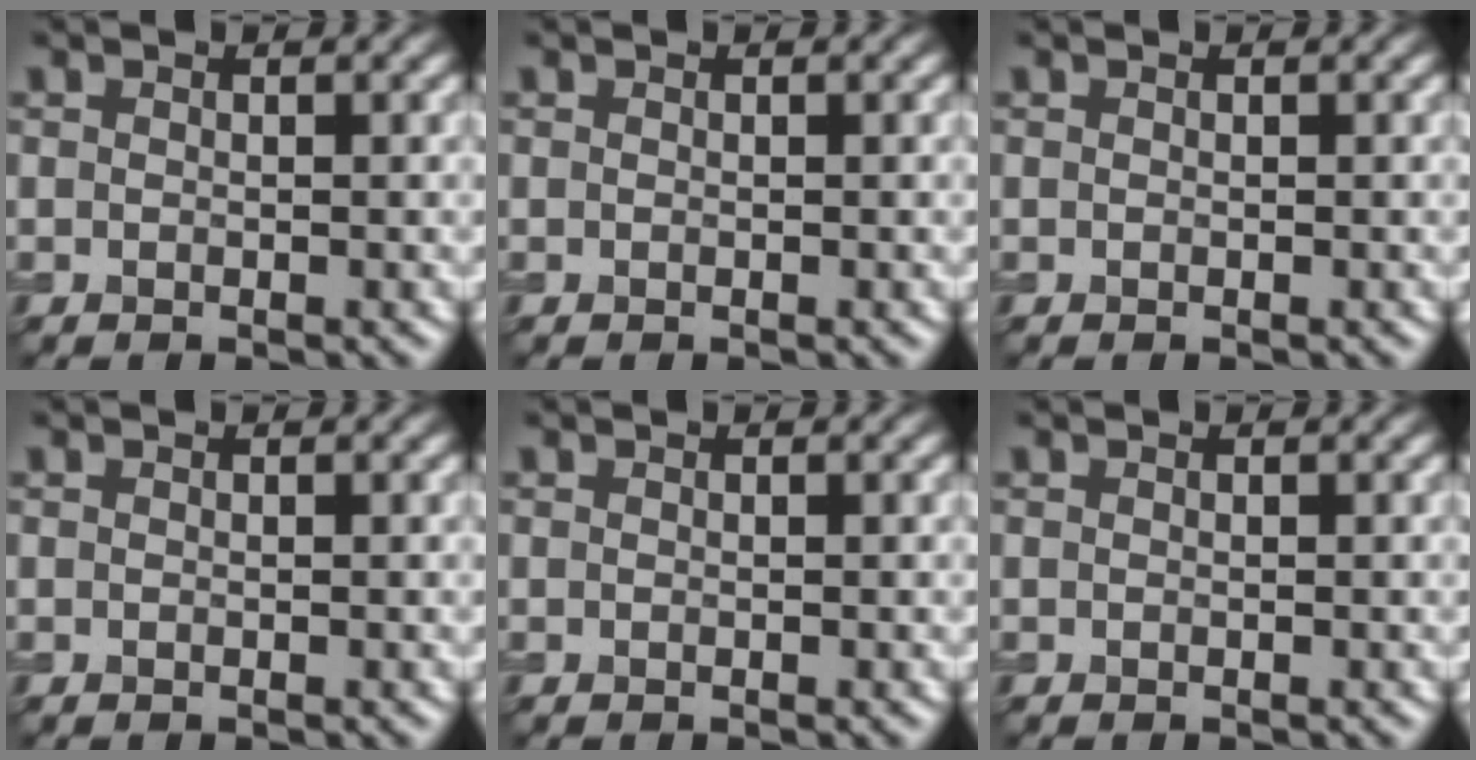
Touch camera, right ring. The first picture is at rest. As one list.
[{"total": 0.0}, {"total": 0.0}, {"total": 0.0}, {"total": 0.0}, {"total": 0.0}]